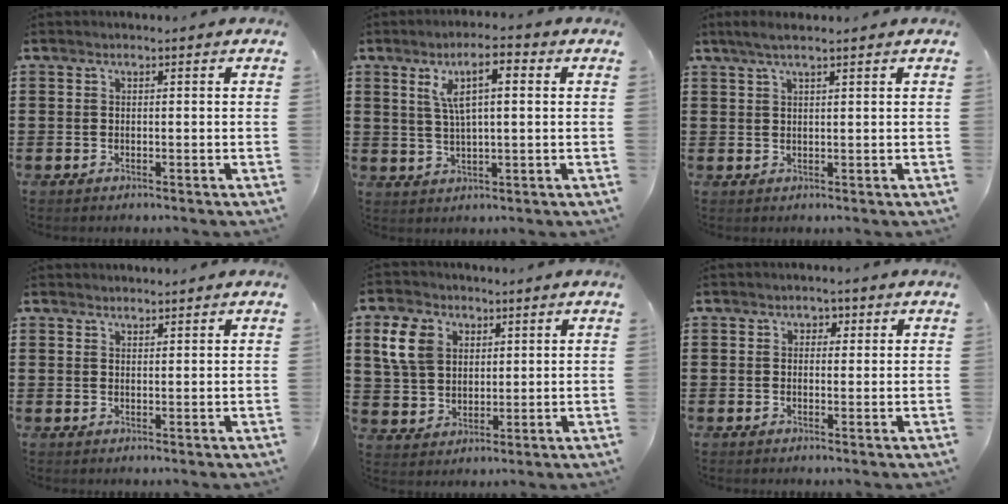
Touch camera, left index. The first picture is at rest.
{"total": 6.9, "force": [2.2, 1.9, 6.2], "torque": [-0.125, 0.012, 0.035]}
{"total": 2.6, "force": [1.7, 0.2, 1.9], "torque": [-0.038, 0.001, 0.031]}
{"total": 1.3, "force": [1.3, 0.2, 0.0], "torque": [-0.003, 0.000, 0.026]}
{"total": 7.5, "force": [3.1, 5.8, 3.7], "torque": [-0.086, 0.018, 0.059]}
{"total": 1.6, "force": [0.0, 1.5, 0.5], "torque": [-0.014, 0.008, -0.003]}